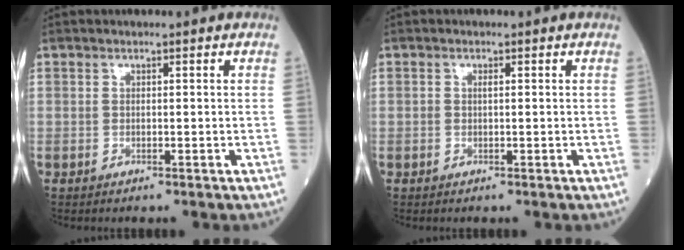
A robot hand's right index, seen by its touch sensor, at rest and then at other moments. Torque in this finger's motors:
{"motor_torque": [-0.18, -0.12, -0.03, -0.01]}